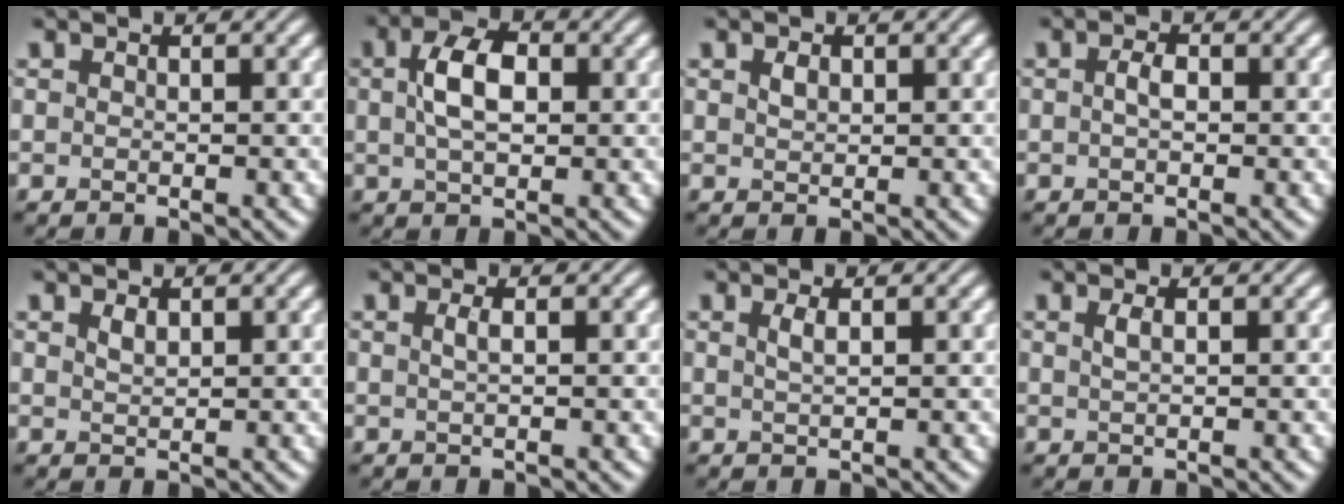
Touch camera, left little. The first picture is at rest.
{"total": 4.4, "force": [0.7, 2.5, 3.6], "torque": [-0.070, 0.006, 0.008]}
{"total": 1.0, "force": [0.4, 0.7, 0.6], "torque": [-0.014, 0.000, 0.009]}
{"total": 1.4, "force": [0.0, 0.8, 1.2], "torque": [-0.024, 0.002, -0.002]}
{"total": 1.0, "force": [0.6, 0.4, 0.6], "torque": [-0.017, 0.000, 0.014]}
{"total": 1.0, "force": [0.2, 0.4, 0.9], "torque": [-0.016, 0.004, 0.003]}
{"total": 1.2, "force": [0.4, 0.4, 1.1], "torque": [-0.021, 0.003, 0.007]}
{"total": 1.0, "force": [0.3, 0.4, 0.9], "torque": [-0.017, 0.002, 0.006]}